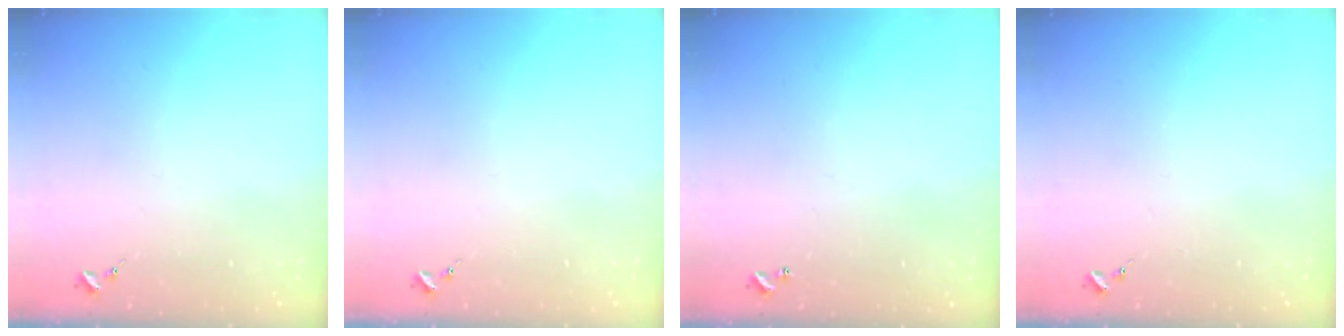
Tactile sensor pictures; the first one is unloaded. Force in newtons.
{"total": 0.0}
{"total": 1.0, "press": 1.0, "slide": 0.2}
{"total": 0.0}